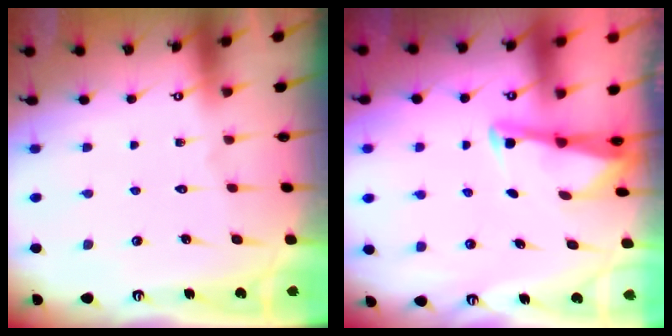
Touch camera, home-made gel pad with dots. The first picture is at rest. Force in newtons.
{"total": 2.9, "press": 2.9, "slide": 0.2}